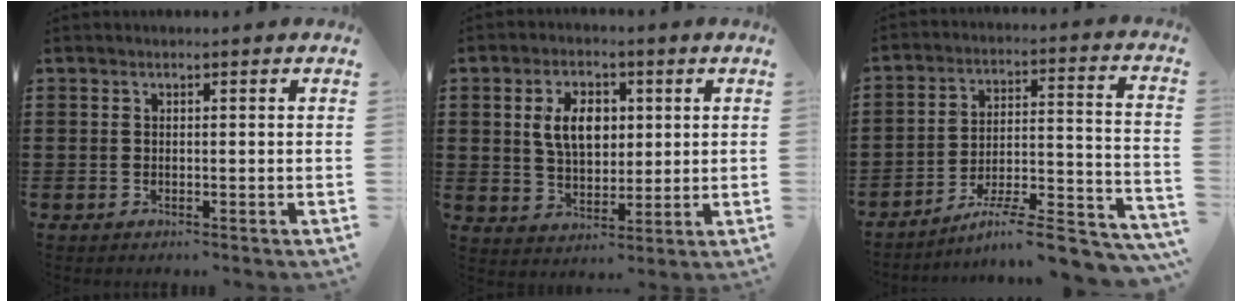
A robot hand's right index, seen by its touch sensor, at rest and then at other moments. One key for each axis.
{"total": 7.3, "fx": 1.7, "fy": 4.6, "fz": 5.4, "tx": -0.118, "ty": 0.010, "tz": 0.023}
{"total": 9.1, "fx": -7.6, "fy": 0.7, "fz": 5.0, "tx": -0.066, "ty": 0.007, "tz": -0.145}